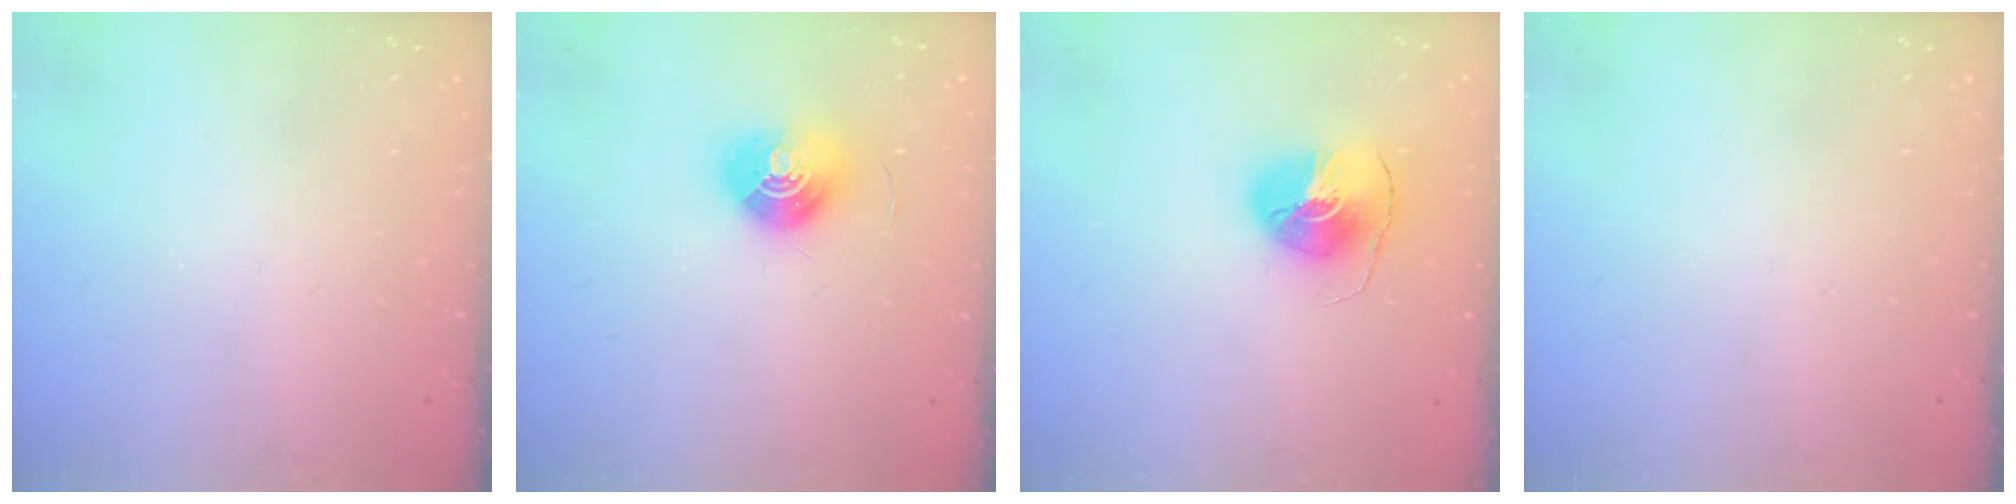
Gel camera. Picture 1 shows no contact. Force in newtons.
{"total": 10.3, "press": 10.3, "slide": 0.5}
{"total": 8.3, "press": 8.2, "slide": 0.9}
{"total": 0.0}